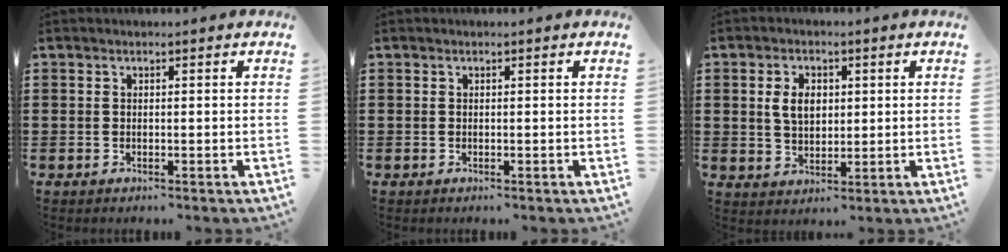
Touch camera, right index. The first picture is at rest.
{"total": 0.0}
{"total": 4.6, "force": [0.9, 3.1, 3.3], "torque": [-0.072, 0.006, 0.010]}